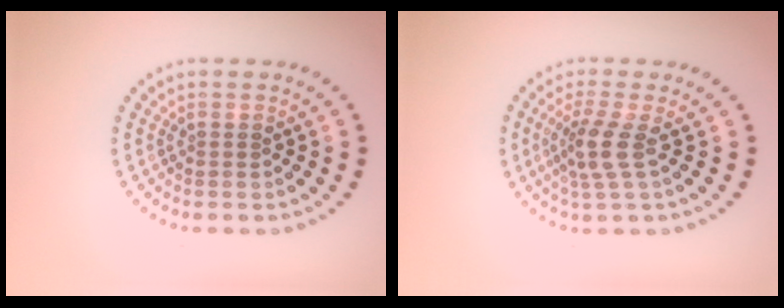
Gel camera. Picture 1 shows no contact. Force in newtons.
{"total": 2.9, "press": 2.2, "slide": 1.8}